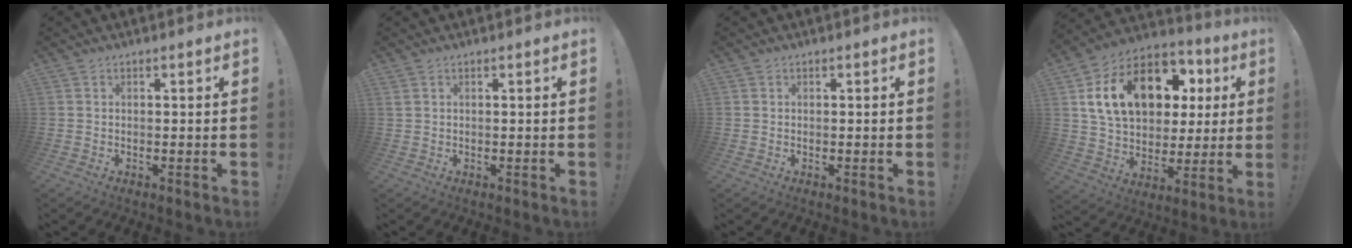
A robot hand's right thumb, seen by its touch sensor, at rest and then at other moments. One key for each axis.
{"total": 0.8, "fx": 0.5, "fy": 0.4, "fz": 0.5, "tx": -0.018, "ty": 0.004, "tz": 0.011}
{"total": 0.0}
{"total": 20.7, "fx": 6.9, "fy": 14.1, "fz": 13.5, "tx": -0.217, "ty": -0.015, "tz": 0.140}